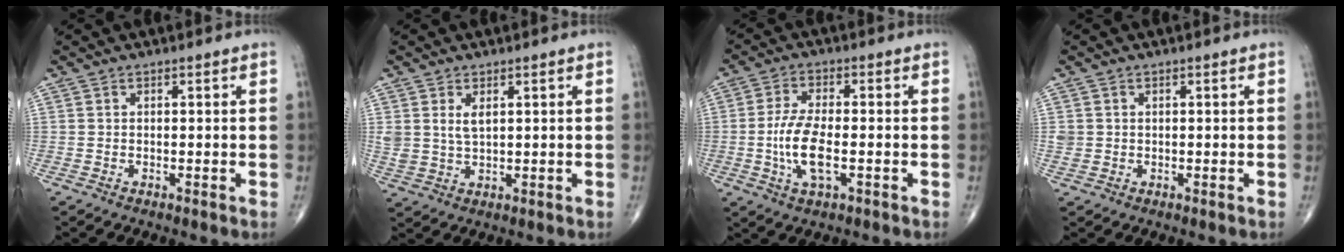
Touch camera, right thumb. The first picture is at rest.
{"total": 4.1, "force": [1.6, 2.2, 3.0], "torque": [-0.058, -0.006, 0.039]}
{"total": 8.5, "force": [-1.7, 3.4, 7.7], "torque": [-0.160, 0.004, -0.034]}
{"total": 1.8, "force": [0.3, 1.7, 0.6], "torque": [-0.003, 0.001, 0.010]}